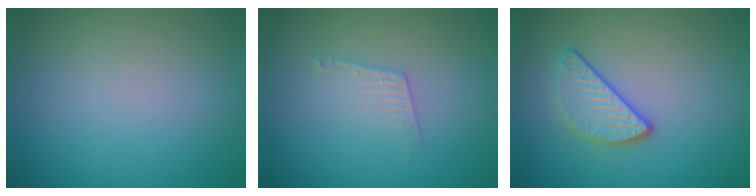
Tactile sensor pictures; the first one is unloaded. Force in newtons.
{"total": 1.7, "press": 1.7, "slide": 0.0}
{"total": 3.0, "press": 2.6, "slide": 1.3}